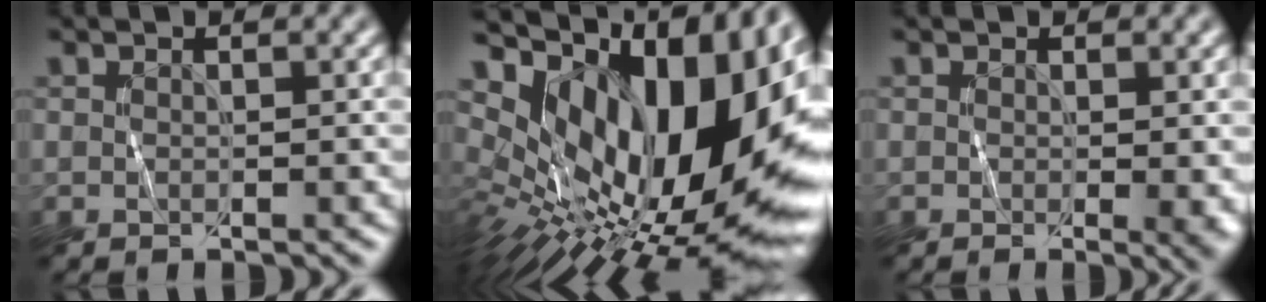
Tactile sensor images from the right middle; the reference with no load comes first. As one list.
[{"total": 19.3, "force": [4.9, 9.1, 16.4], "torque": [-0.249, 0.027, 0.078]}, {"total": 2.4, "force": [-0.2, 0.5, 2.3], "torque": [-0.029, -0.008, -0.003]}]